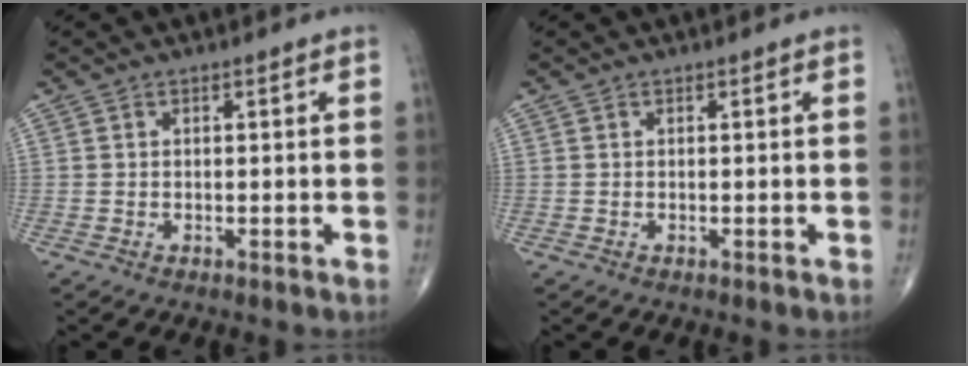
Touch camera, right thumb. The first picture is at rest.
{"total": 0.0}